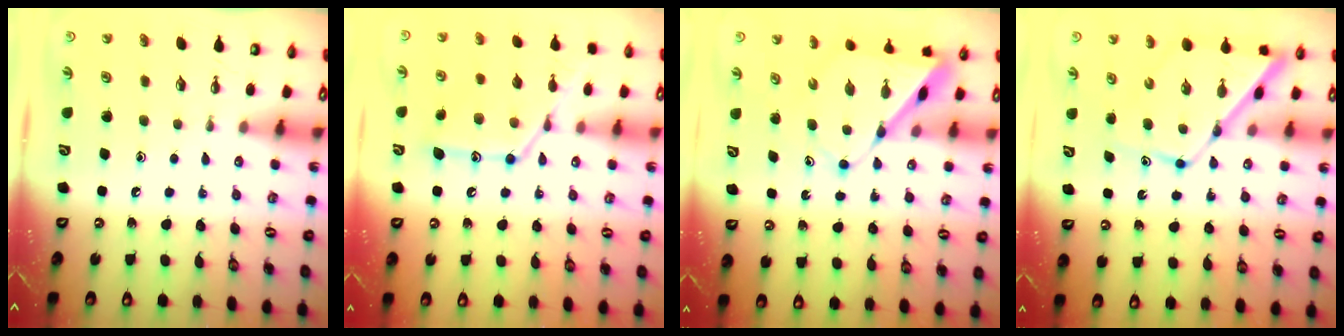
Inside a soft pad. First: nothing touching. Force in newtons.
{"total": 15.1, "press": 15.1, "slide": 1.3}
{"total": 8.5, "press": 8.5, "slide": 0.7}
{"total": 10.7, "press": 10.7, "slide": 1.1}